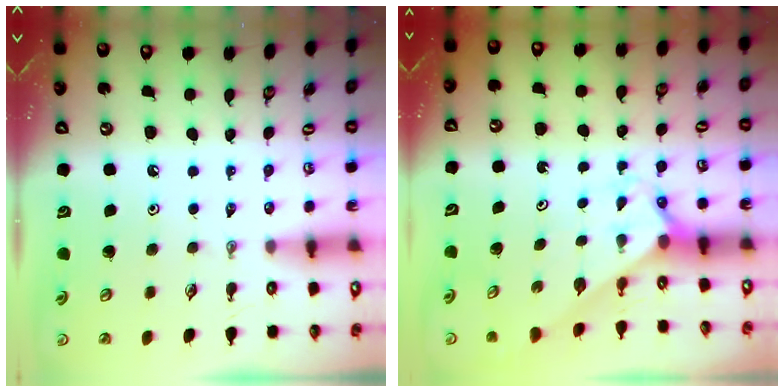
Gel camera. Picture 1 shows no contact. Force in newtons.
{"total": 2.0, "press": 2.0, "slide": 0.1}